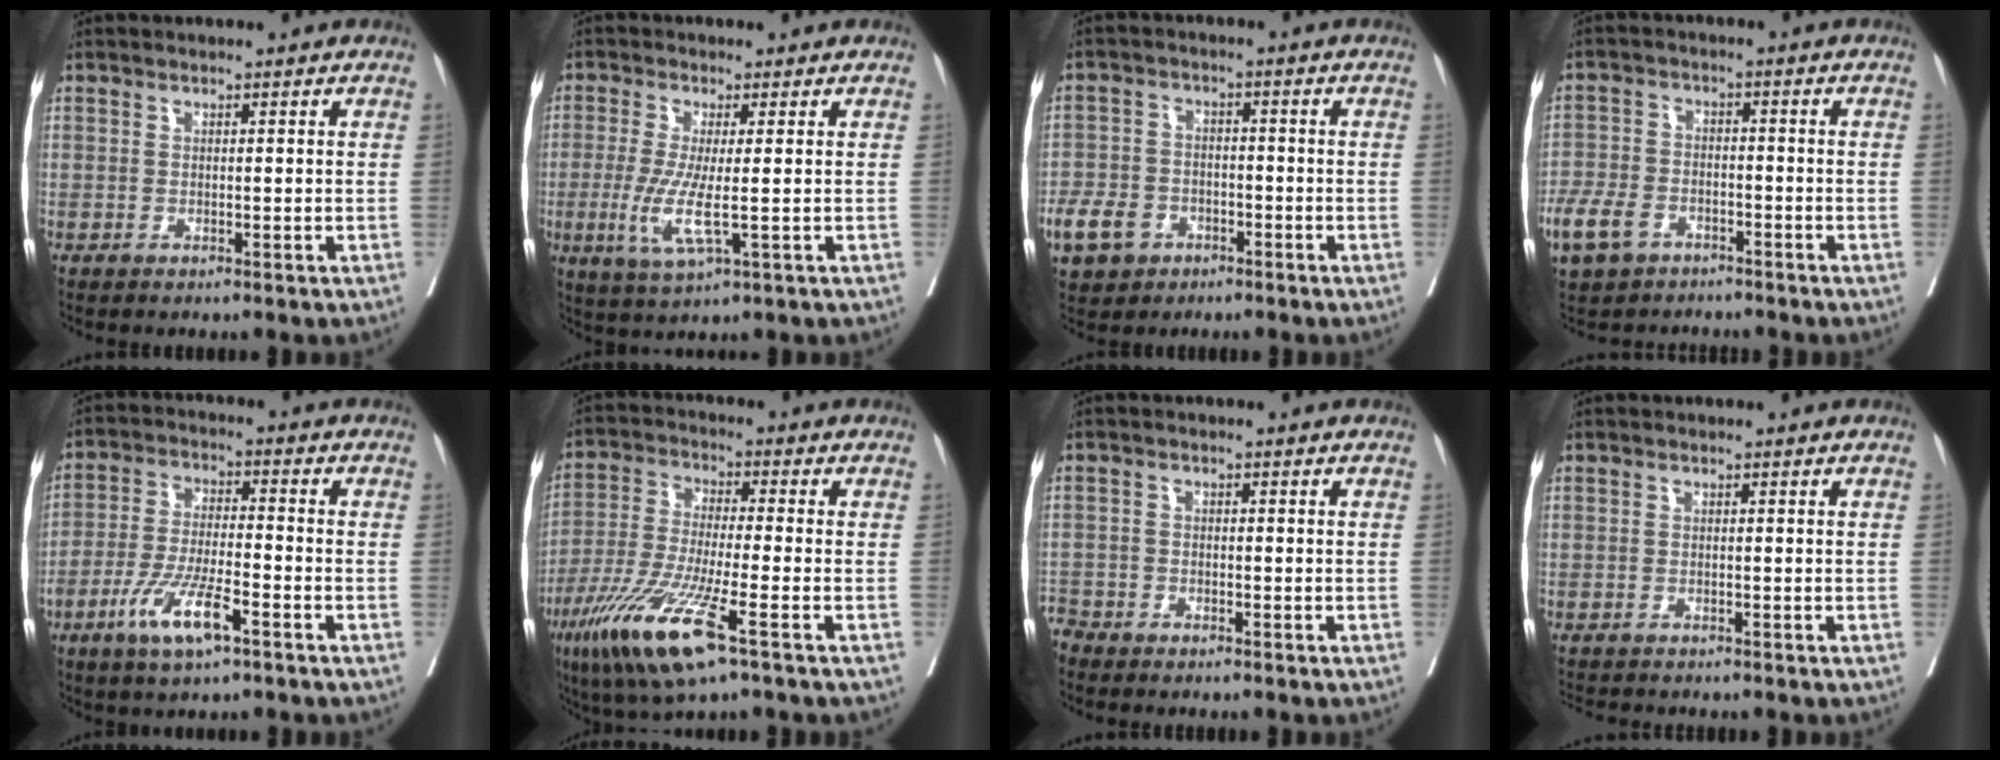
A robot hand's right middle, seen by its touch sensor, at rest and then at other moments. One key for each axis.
{"total": 6.8, "fx": -1.2, "fy": 0.7, "fz": 6.7, "tx": -0.143, "ty": -0.020, "tz": -0.024}
{"total": 7.2, "fx": -3.8, "fy": 5.4, "fz": 3.0, "tx": -0.073, "ty": 0.002, "tz": -0.062}
{"total": 8.2, "fx": -5.4, "fy": 4.8, "fz": 3.8, "tx": -0.098, "ty": -0.002, "tz": -0.097}
{"total": 8.4, "fx": -4.5, "fy": 1.5, "fz": 6.9, "tx": -0.140, "ty": -0.009, "tz": -0.084}
{"total": 13.3, "fx": -6.8, "fy": 0.9, "fz": 11.4, "tx": -0.236, "ty": -0.034, "tz": -0.126}
{"total": 2.8, "fx": -2.6, "fy": 1.1, "fz": -0.6, "tx": 0.008, "ty": 0.000, "tz": -0.054}
{"total": 4.2, "fx": -3.9, "fy": 0.5, "fz": 1.3, "tx": -0.022, "ty": -0.009, "tz": -0.062}